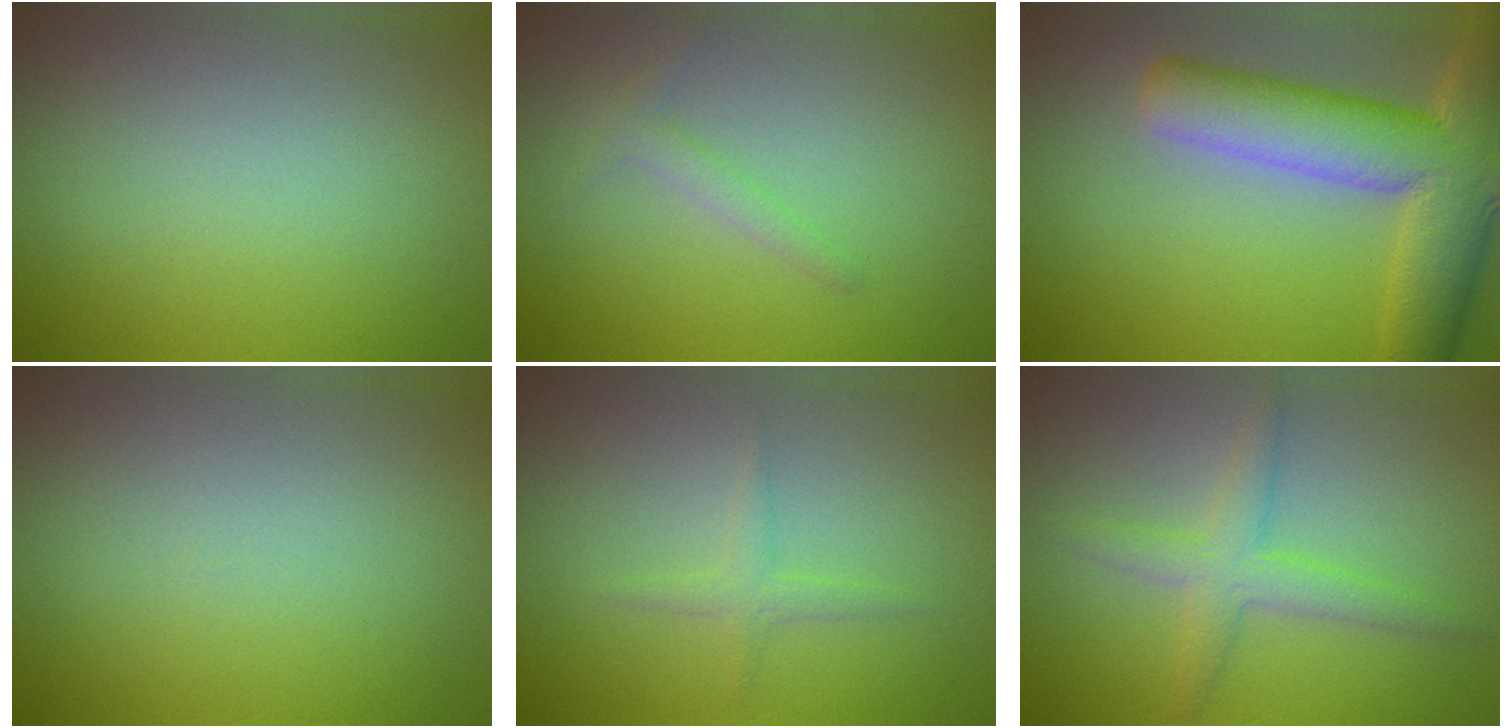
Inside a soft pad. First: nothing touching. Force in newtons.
{"total": 1.4, "press": 1.4, "slide": 0.1}
{"total": 10.1, "press": 10.1, "slide": 0.6}
{"total": 0.0}
{"total": 1.2, "press": 1.2, "slide": 0.0}
{"total": 2.9, "press": 2.9, "slide": 0.0}